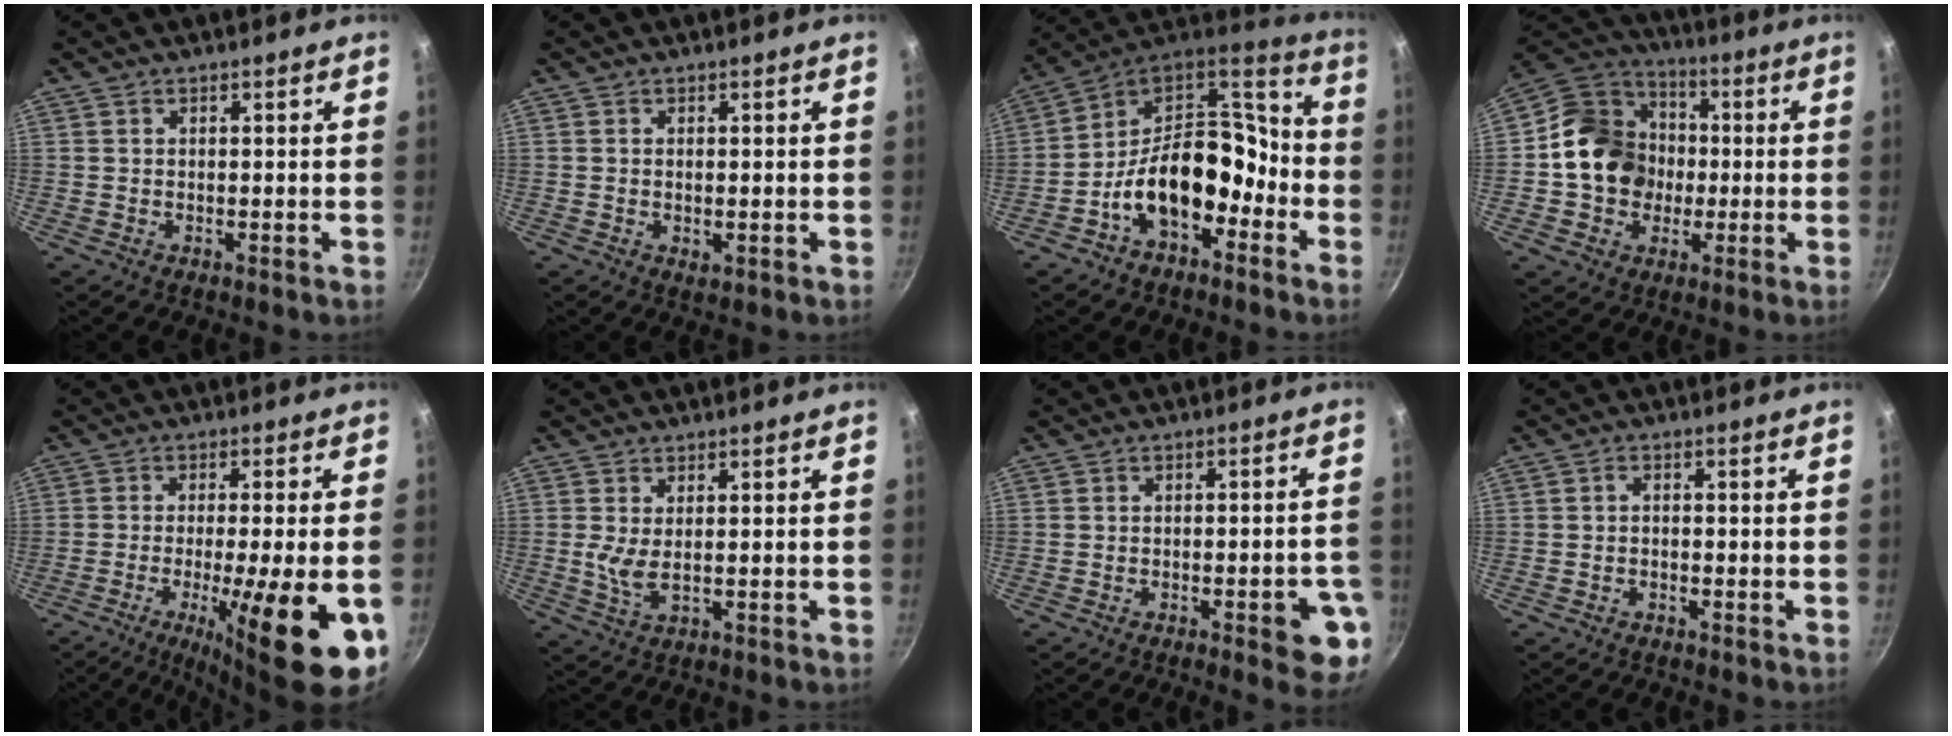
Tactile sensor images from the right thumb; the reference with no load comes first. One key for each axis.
{"total": 1.2, "fx": -0.1, "fy": 0.7, "fz": 1.0, "tx": -0.016, "ty": -0.003, "tz": -0.002}
{"total": 17.8, "fx": -6.7, "fy": 11.2, "fz": 12.2, "tx": -0.154, "ty": 0.081, "tz": -0.127}
{"total": 15.7, "fx": -0.5, "fy": 13.5, "fz": 7.9, "tx": -0.105, "ty": 0.033, "tz": -0.019}
{"total": 16.8, "fx": -5.9, "fy": 3.0, "fz": 15.4, "tx": -0.225, "ty": -0.002, "tz": -0.085}
{"total": 4.0, "fx": 0.5, "fy": 1.5, "fz": 3.6, "tx": -0.077, "ty": -0.012, "tz": 0.016}
{"total": 8.8, "fx": -3.5, "fy": 2.6, "fz": 7.6, "tx": -0.070, "ty": 0.019, "tz": -0.038}
{"total": 1.2, "fx": -0.9, "fy": 0.5, "fz": 0.6, "tx": -0.013, "ty": 0.010, "tz": -0.019}